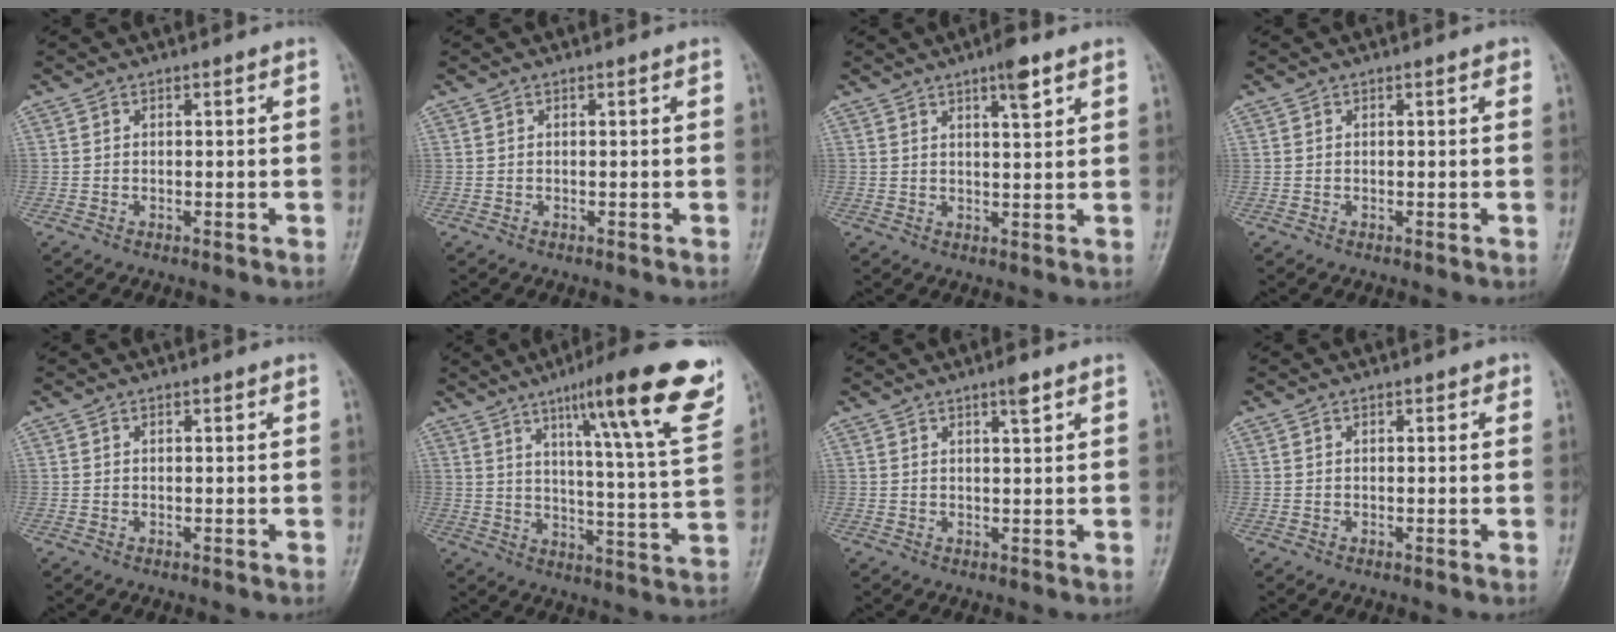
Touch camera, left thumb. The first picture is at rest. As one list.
[{"total": 0.0}, {"total": 4.8, "force": [2.9, 1.1, 3.7], "torque": [-0.052, -0.014, 0.043]}, {"total": 0.5, "force": [0.3, 0.3, 0.4], "torque": [-0.002, 0.000, -0.001]}, {"total": 0.6, "force": [0.3, 0.3, 0.3], "torque": [-0.004, -0.001, 0.003]}, {"total": 21.6, "force": [12.3, 2.7, 17.6], "torque": [-0.224, -0.046, 0.174]}, {"total": 2.5, "force": [1.6, 0.4, 1.9], "torque": [-0.027, -0.008, 0.025]}, {"total": 1.2, "force": [0.6, 0.8, 0.7], "torque": [0.000, 0.000, 0.004]}]